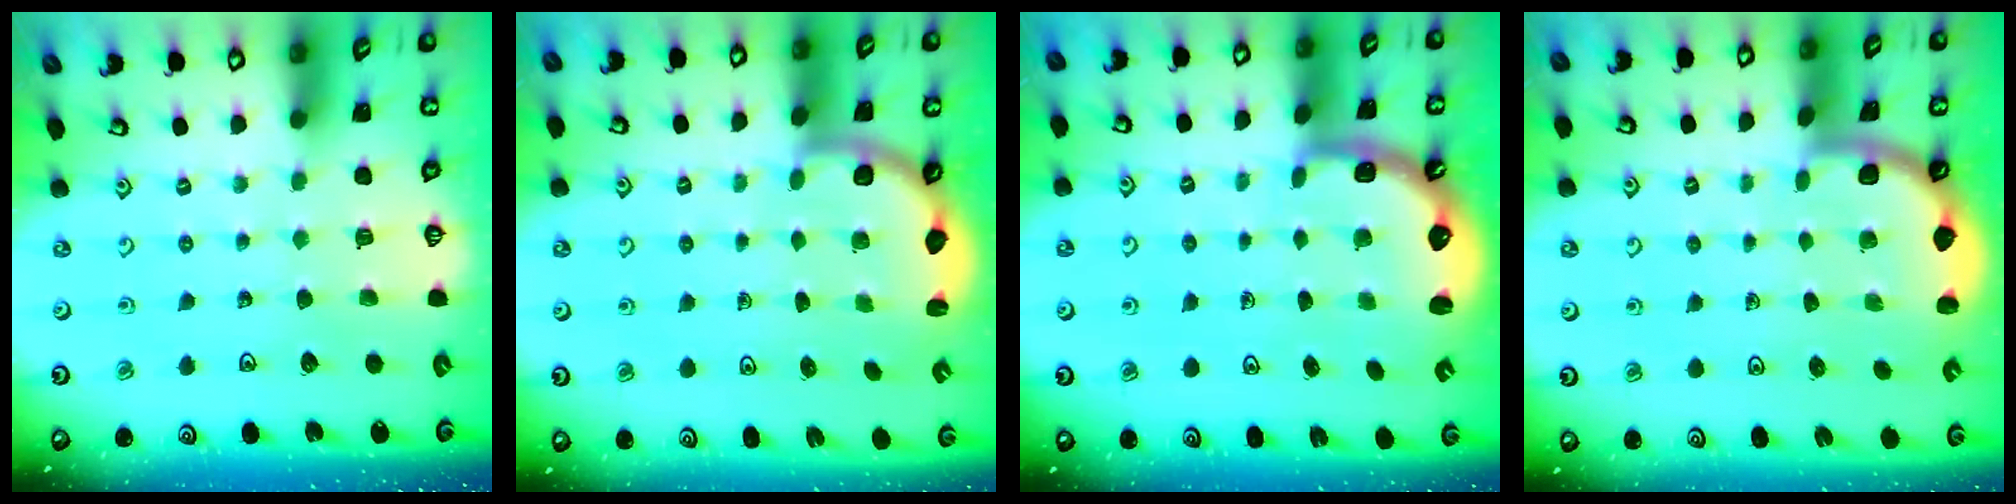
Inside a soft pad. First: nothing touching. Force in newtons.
{"total": 3.4, "press": 2.7, "slide": 2.1}
{"total": 2.9, "press": 2.4, "slide": 1.6}
{"total": 1.7, "press": 1.7, "slide": 0.1}